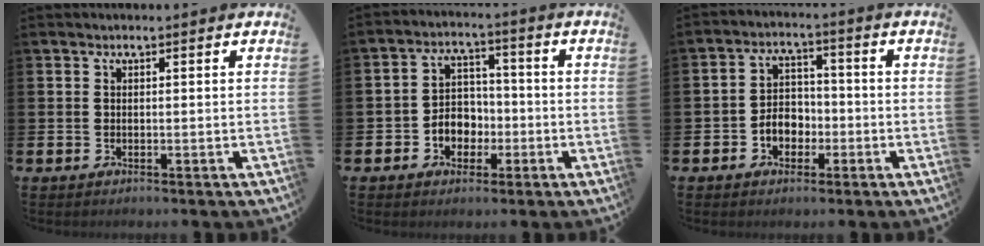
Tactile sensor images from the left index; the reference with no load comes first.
{"total": 4.3, "force": [-1.8, 3.6, 1.2], "torque": [-0.023, 0.004, -0.042]}
{"total": 4.0, "force": [-2.1, 3.0, 1.6], "torque": [-0.025, 0.004, -0.048]}